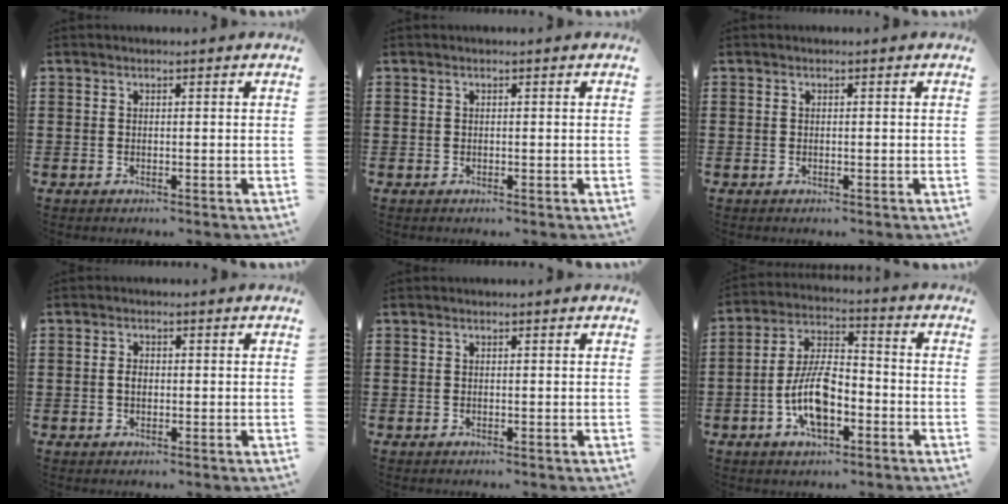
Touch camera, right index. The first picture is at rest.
{"total": 0.0}
{"total": 0.0}
{"total": 1.7, "force": [-0.1, 1.1, 1.4], "torque": [-0.027, 0.006, -0.004]}
{"total": 0.0}
{"total": 9.7, "force": [-3.4, 4.5, 7.9], "torque": [-0.177, 0.001, -0.069]}